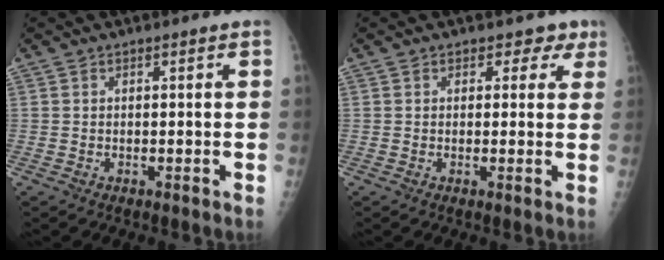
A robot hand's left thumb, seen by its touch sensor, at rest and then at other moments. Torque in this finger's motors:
{"motor_torque": [-0.03, 0.11, -0.29, -0.19, 0.01]}